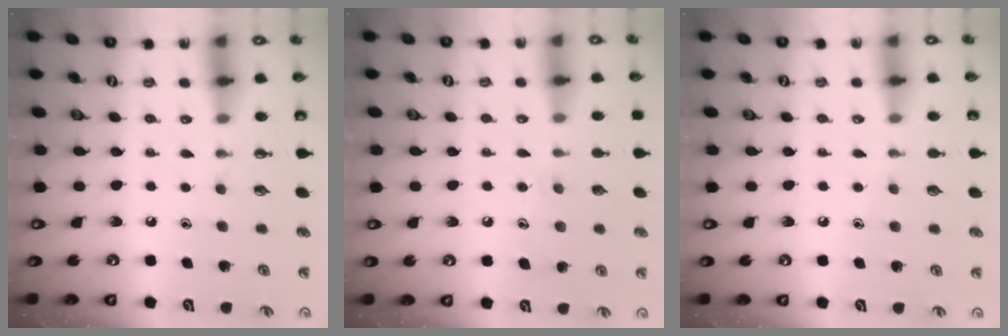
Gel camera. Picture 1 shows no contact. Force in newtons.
{"total": 6.8, "press": 6.8, "slide": 0.3}
{"total": 3.0, "press": 2.9, "slide": 0.4}